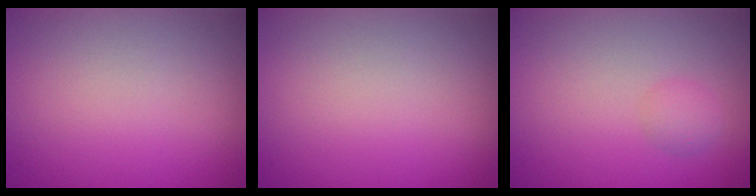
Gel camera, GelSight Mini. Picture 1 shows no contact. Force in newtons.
{"total": 0.0}
{"total": 1.2, "press": 1.2, "slide": 0.0}